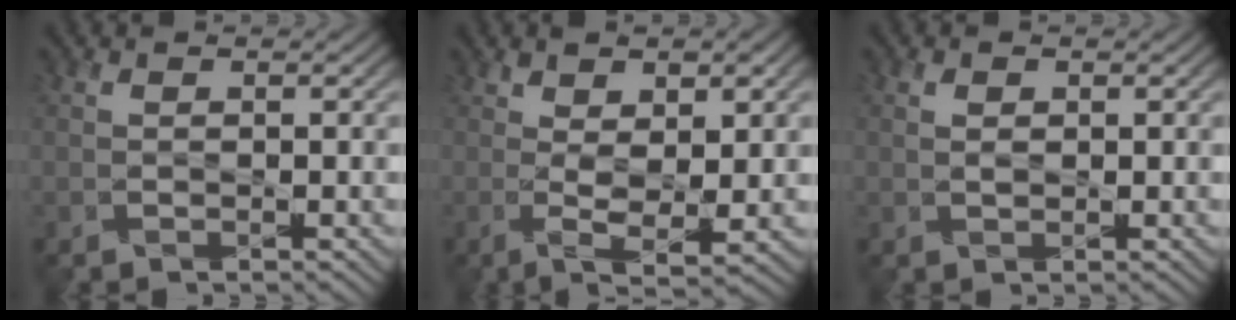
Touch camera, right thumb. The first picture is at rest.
{"total": 5.7, "force": [1.1, 1.3, 5.5], "torque": [-0.090, -0.006, 0.020]}
{"total": 0.9, "force": [0.3, 0.5, 0.7], "torque": [-0.013, -0.001, 0.005]}